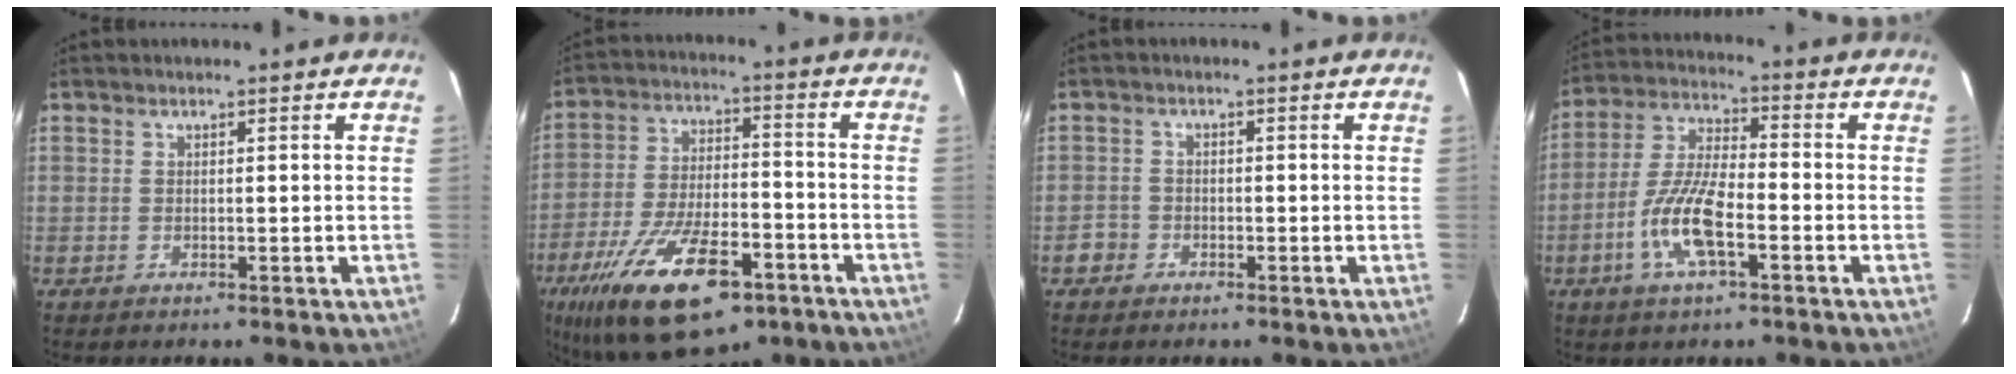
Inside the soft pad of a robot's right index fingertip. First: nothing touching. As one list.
[{"total": 22.8, "force": [-13.3, 9.4, 15.9], "torque": [-0.313, -0.035, -0.212]}, {"total": 2.5, "force": [-1.4, 2.1, 0.1], "torque": [-0.004, 0.010, -0.025]}, {"total": 11.0, "force": [-4.4, 3.4, 9.5], "torque": [-0.202, 0.000, -0.088]}]